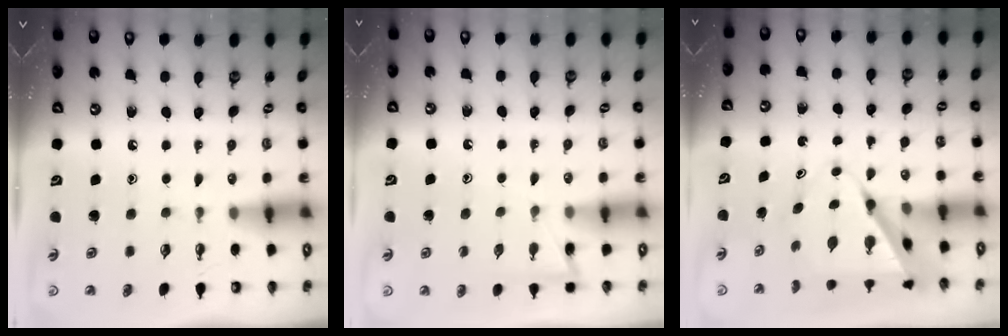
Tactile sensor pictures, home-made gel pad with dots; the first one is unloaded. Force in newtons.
{"total": 4.5, "press": 4.5, "slide": 0.6}
{"total": 8.1, "press": 8.1, "slide": 0.8}